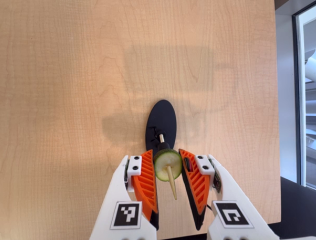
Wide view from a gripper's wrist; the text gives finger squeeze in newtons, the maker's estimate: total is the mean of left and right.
{"total": 8.2, "left": 7.8, "right": 8.6}